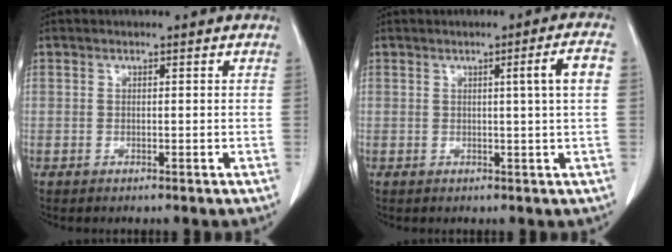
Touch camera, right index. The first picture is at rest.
{"total": 4.2, "force": [0.6, -1.1, 4.0], "torque": [-0.057, 0.000, 0.009]}